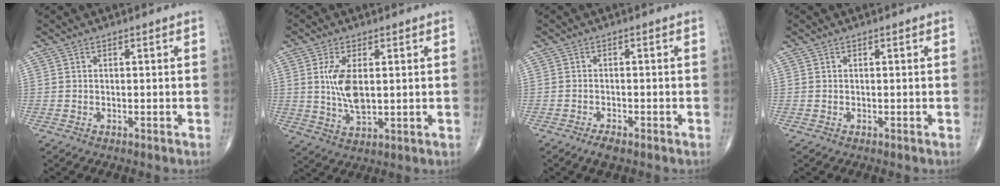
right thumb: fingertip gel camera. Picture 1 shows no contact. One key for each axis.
{"total": 7.8, "fx": 1.3, "fy": 3.5, "fz": 6.9, "tx": -0.135, "ty": -0.013, "tz": 0.030}
{"total": 2.2, "fx": -1.6, "fy": 0.6, "fz": 1.4, "tx": -0.035, "ty": 0.004, "tz": -0.029}
{"total": 0.0}